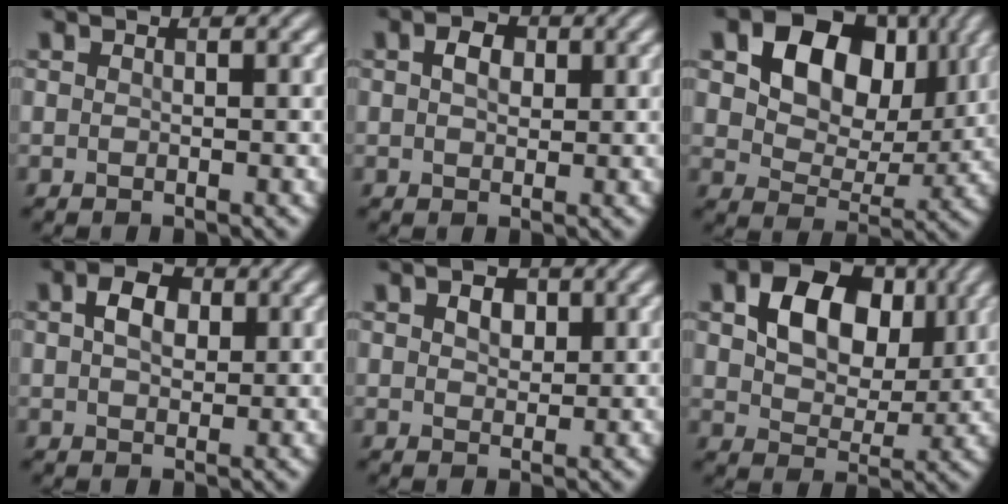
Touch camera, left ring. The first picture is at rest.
{"total": 2.2, "force": [0.7, 1.5, 1.5], "torque": [-0.030, 0.004, 0.009]}
{"total": 11.2, "force": [4.1, 7.6, 7.1], "torque": [-0.127, 0.016, 0.059]}
{"total": 3.4, "force": [1.0, 2.3, 2.3], "torque": [-0.046, 0.006, 0.014]}
{"total": 2.1, "force": [0.8, 1.4, 1.2], "torque": [-0.021, 0.000, 0.014]}
{"total": 8.0, "force": [2.4, 5.5, 5.3], "torque": [-0.098, 0.000, 0.032]}